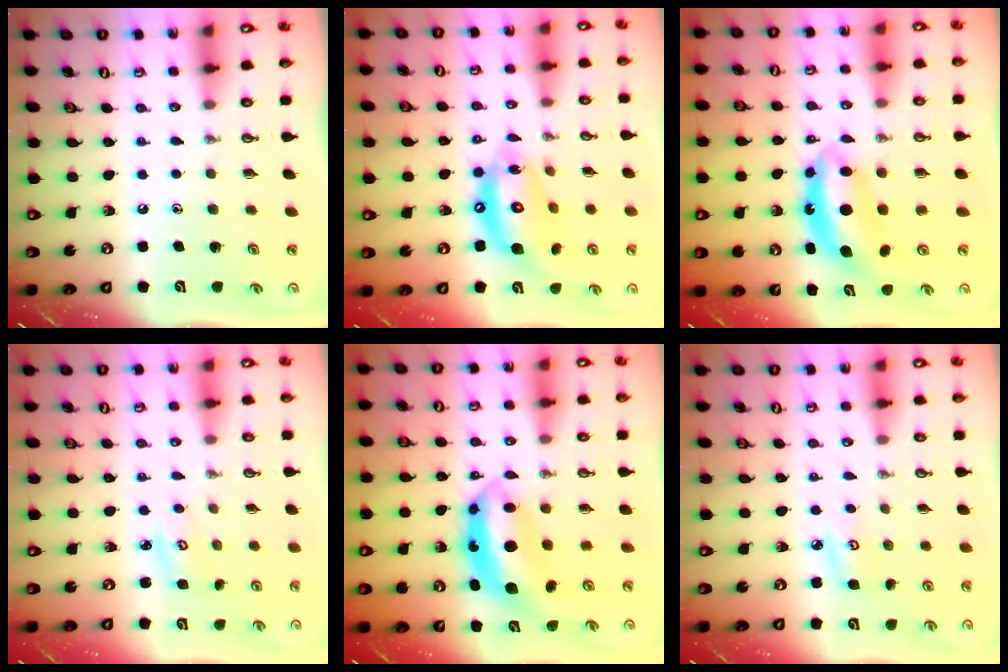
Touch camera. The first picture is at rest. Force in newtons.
{"total": 14.0, "press": 13.9, "slide": 1.4}
{"total": 6.9, "press": 6.8, "slide": 0.6}
{"total": 3.3, "press": 3.3, "slide": 0.5}
{"total": 8.3, "press": 8.3, "slide": 0.2}
{"total": 4.3, "press": 4.3, "slide": 0.5}